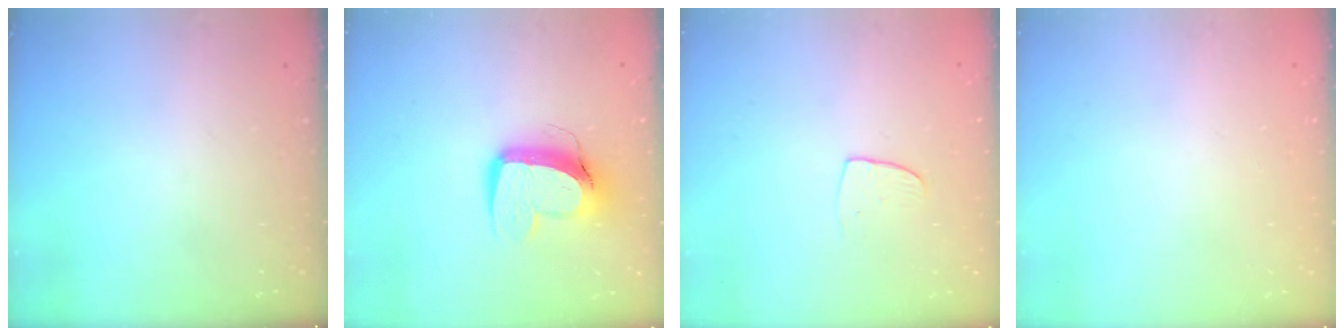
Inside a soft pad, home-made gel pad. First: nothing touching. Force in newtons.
{"total": 11.6, "press": 11.5, "slide": 1.3}
{"total": 5.5, "press": 5.5, "slide": 0.4}
{"total": 0.0}